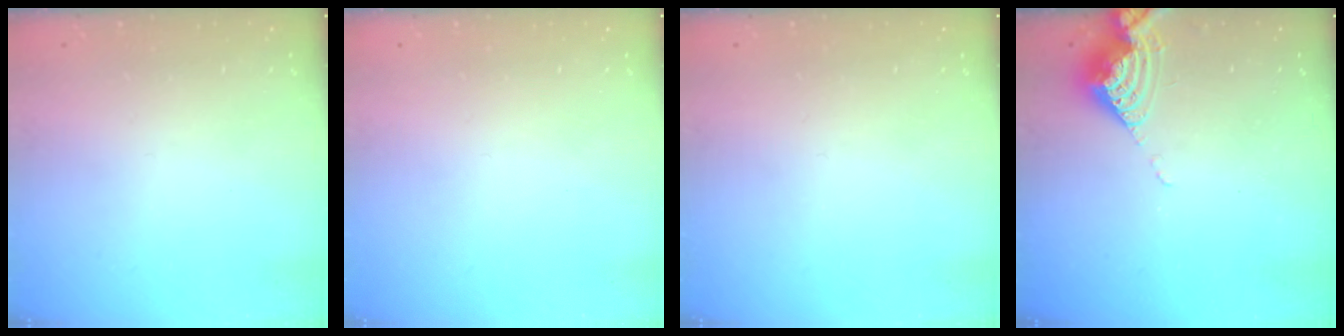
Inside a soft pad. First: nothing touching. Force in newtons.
{"total": 0.0}
{"total": 0.0}
{"total": 7.9, "press": 7.8, "slide": 0.8}